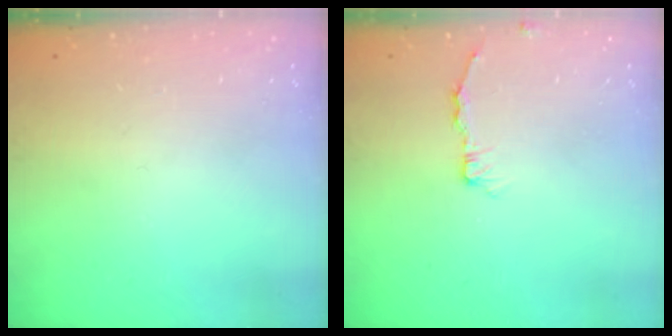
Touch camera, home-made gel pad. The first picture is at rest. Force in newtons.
{"total": 5.0, "press": 5.0, "slide": 0.5}